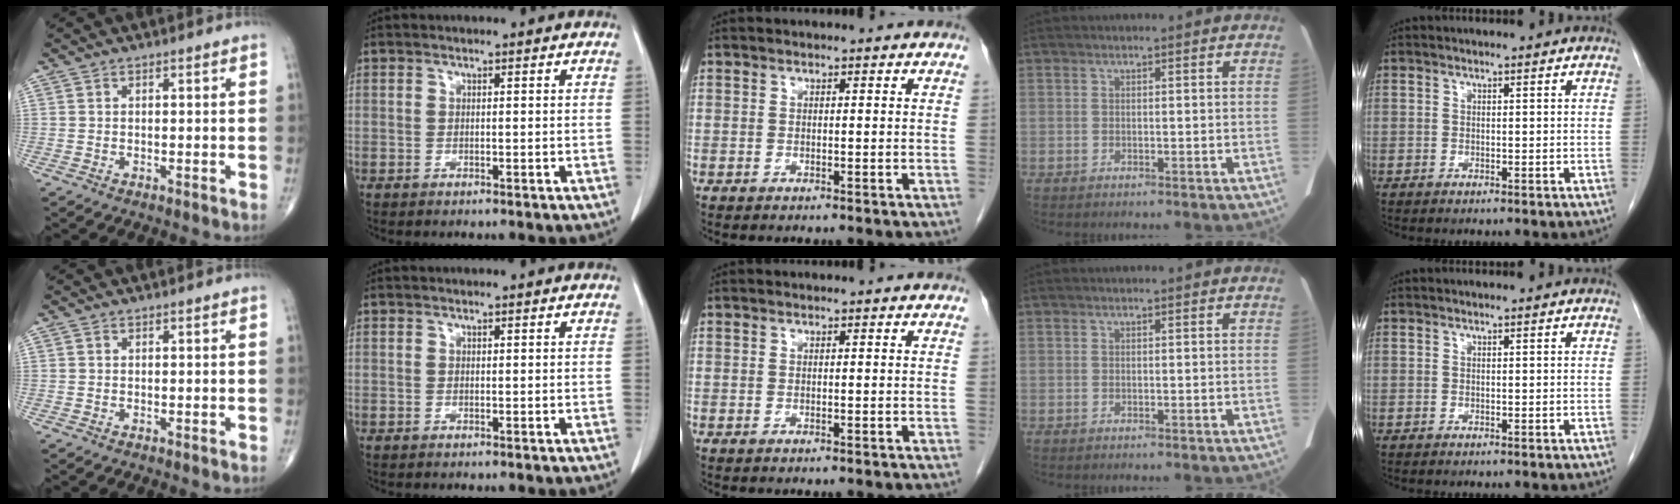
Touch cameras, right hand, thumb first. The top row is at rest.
{}